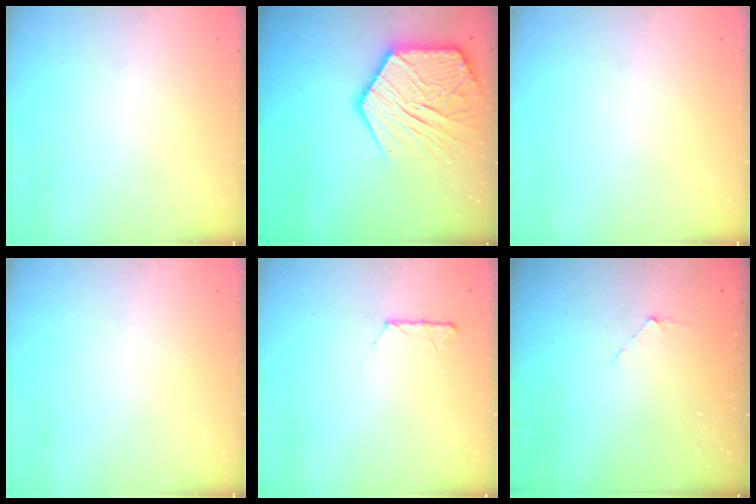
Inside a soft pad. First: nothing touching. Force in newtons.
{"total": 20.1, "press": 20.1, "slide": 1.8}
{"total": 0.0}
{"total": 0.0}
{"total": 6.5, "press": 6.5, "slide": 0.7}
{"total": 3.6, "press": 3.6, "slide": 0.3}